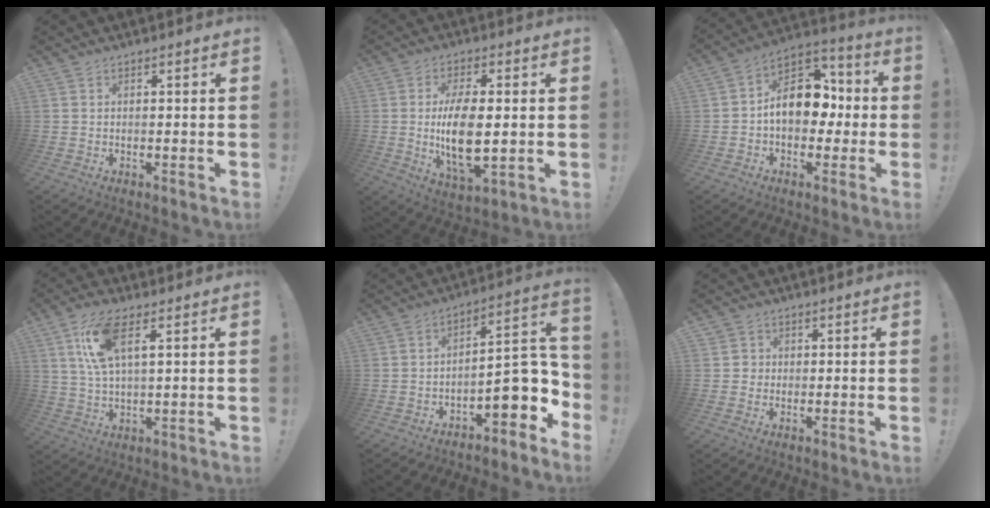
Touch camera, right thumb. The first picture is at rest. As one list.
[{"total": 14.3, "force": [0.0, 6.8, 12.6], "torque": [-0.248, -0.013, -0.005]}, {"total": 15.4, "force": [-0.2, 11.0, 10.8], "torque": [-0.152, 0.021, 0.003]}, {"total": 10.9, "force": [4.4, 4.3, 9.0], "torque": [-0.167, -0.002, 0.083]}, {"total": 12.6, "force": [-3.5, 5.4, 10.9], "torque": [-0.121, 0.005, -0.052]}, {"total": 2.8, "force": [-0.2, 2.7, 0.6], "torque": [-0.007, 0.005, -0.003]}]